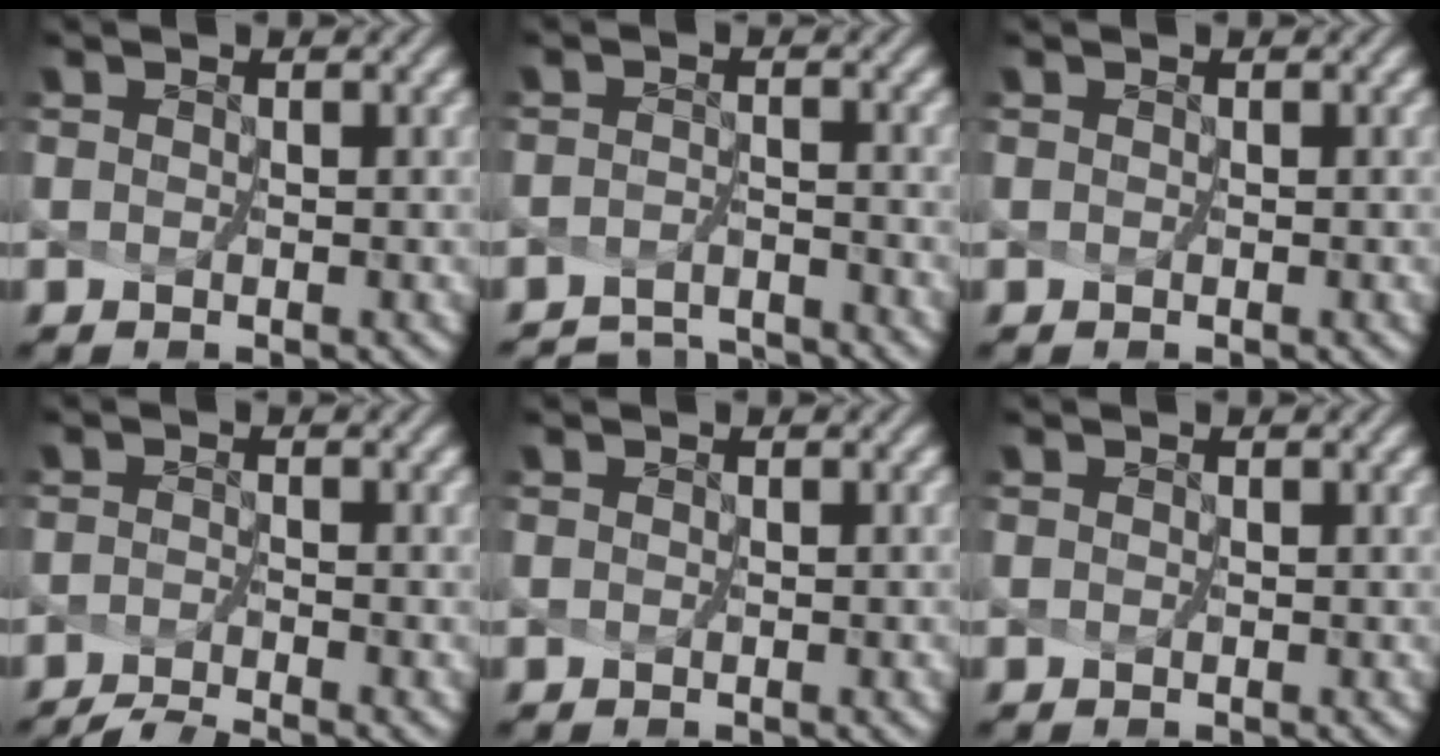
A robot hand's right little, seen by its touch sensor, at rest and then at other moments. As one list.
[{"total": 4.6, "force": [-4.6, 0.0, 0.2], "torque": [-0.004, -0.009, -0.076]}, {"total": 0.0}, {"total": 3.2, "force": [-3.0, -0.3, 1.0], "torque": [-0.022, -0.012, -0.059]}, {"total": 0.6, "force": [-0.1, 0.2, 0.5], "torque": [-0.002, -0.001, -0.004]}, {"total": 0.0}]